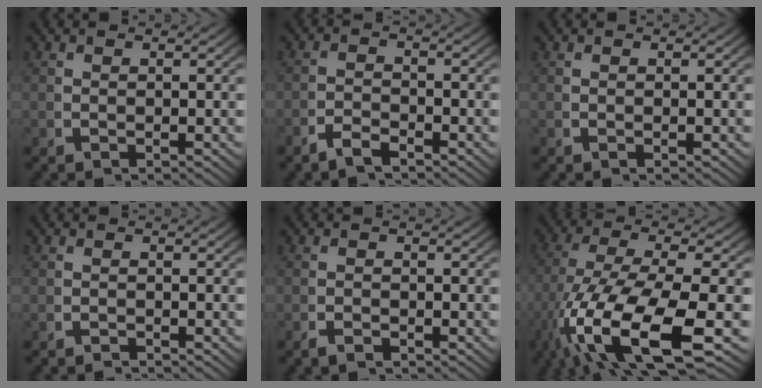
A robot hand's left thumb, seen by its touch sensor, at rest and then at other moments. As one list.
[{"total": 2.0, "force": [-1.9, 0.4, 0.4], "torque": [0.001, -0.002, -0.041]}, {"total": 0.0}, {"total": 1.1, "force": [-1.1, 0.0, -0.1], "torque": [0.004, -0.005, -0.020]}, {"total": 1.1, "force": [-1.1, 0.2, 0.1], "torque": [0.003, -0.004, -0.023]}, {"total": 15.2, "force": [-4.2, 7.8, 12.4], "torque": [-0.283, -0.068, -0.021]}]